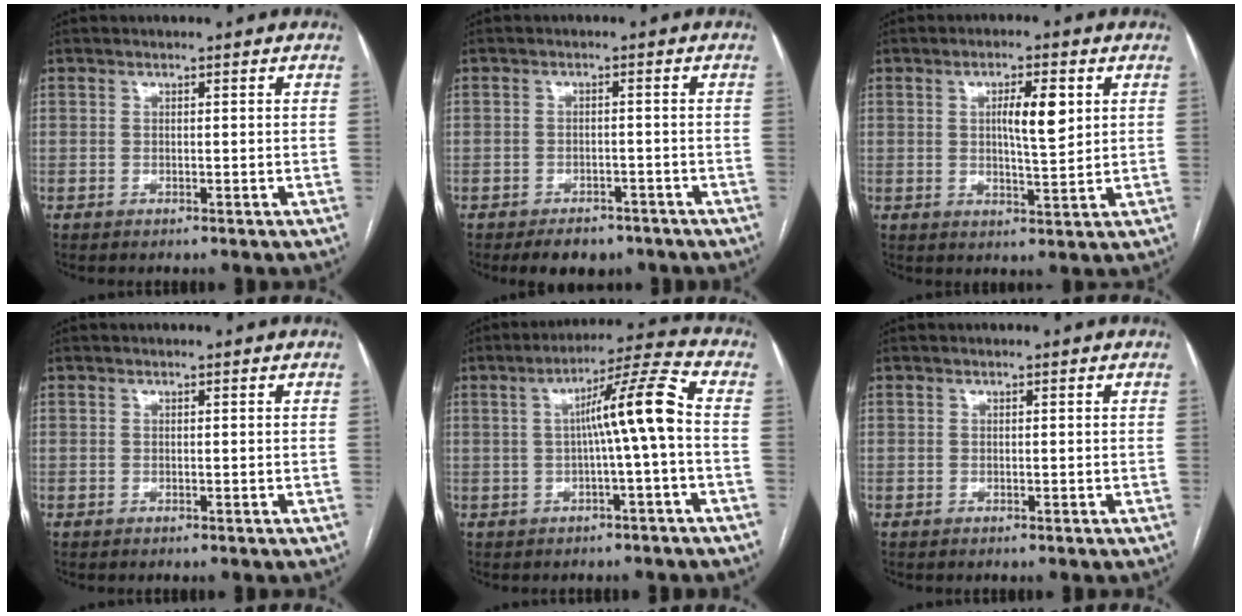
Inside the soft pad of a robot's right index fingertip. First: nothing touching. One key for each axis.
{"total": 5.9, "fx": -4.6, "fy": 2.9, "fz": 2.2, "tx": -0.027, "ty": 0.001, "tz": -0.060}
{"total": 6.2, "fx": 1.7, "fy": 1.2, "fz": 5.8, "tx": -0.097, "ty": 0.002, "tz": 0.030}
{"total": 0.0}
{"total": 8.9, "fx": -0.2, "fy": -0.8, "fz": 8.8, "tx": -0.138, "ty": 0.022, "tz": -0.003}
{"total": 0.0}